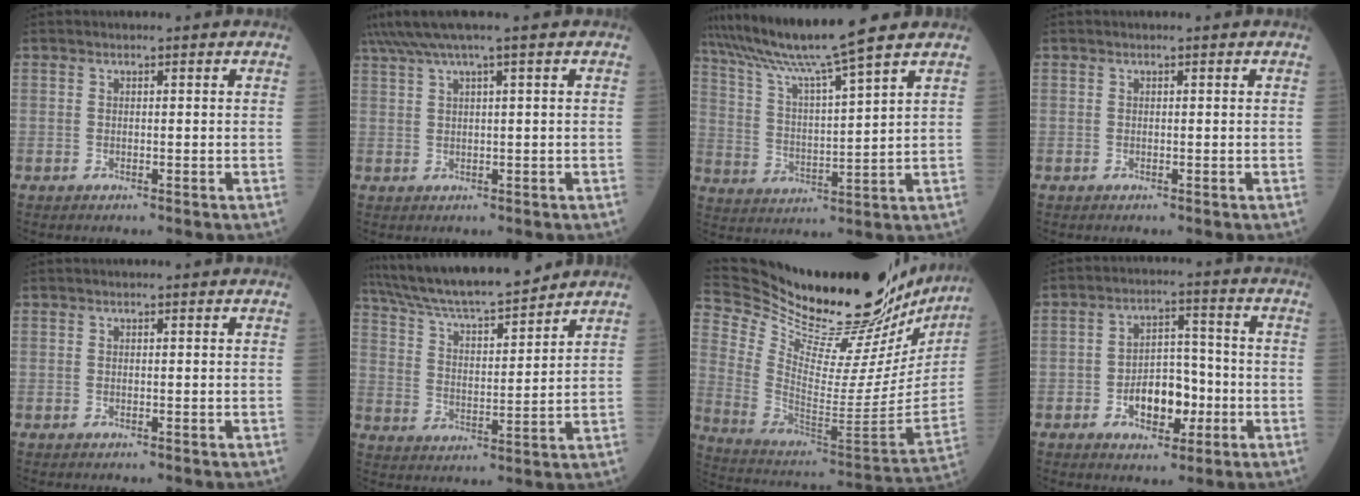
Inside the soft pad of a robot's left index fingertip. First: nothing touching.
{"total": 5.0, "force": [3.5, -1.1, 3.5], "torque": [-0.071, 0.027, 0.068]}
{"total": 11.6, "force": [9.9, -1.9, 5.7], "torque": [-0.111, 0.006, 0.183]}
{"total": 0.0}
{"total": 0.0}
{"total": 15.7, "force": [14.2, 1.4, 6.5], "torque": [-0.123, 0.010, 0.245]}
{"total": 35.1, "force": [31.2, 6.1, 15.0], "torque": [-0.259, -0.101, 0.435]}
{"total": 8.0, "force": [-2.7, 4.5, 6.0], "torque": [-0.103, 0.014, -0.044]}